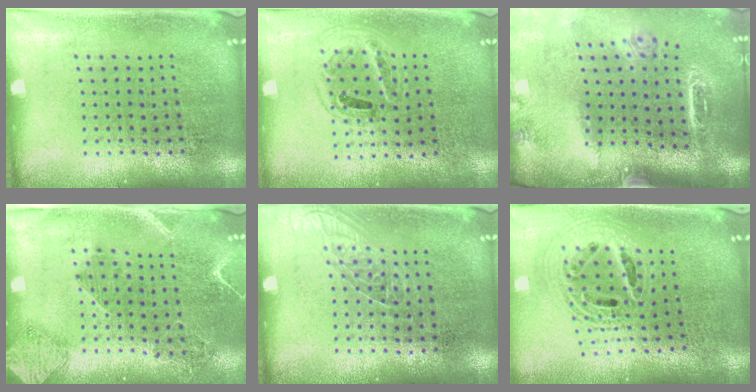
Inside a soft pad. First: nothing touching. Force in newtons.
{"total": 0.9, "press": 0.9, "slide": 0.3}
{"total": 2.2, "press": 1.9, "slide": 1.0}
{"total": 1.8, "press": 1.7, "slide": 0.8}
{"total": 1.2, "press": 1.1, "slide": 0.5}
{"total": 2.2, "press": 1.7, "slide": 1.4}